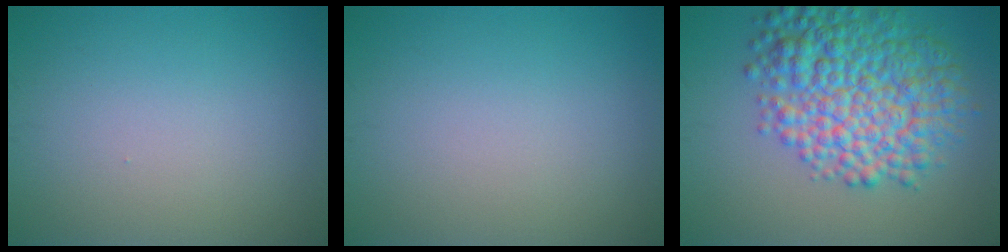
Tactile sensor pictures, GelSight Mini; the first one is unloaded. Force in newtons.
{"total": 0.0}
{"total": 9.3, "press": 9.3, "slide": 0.0}